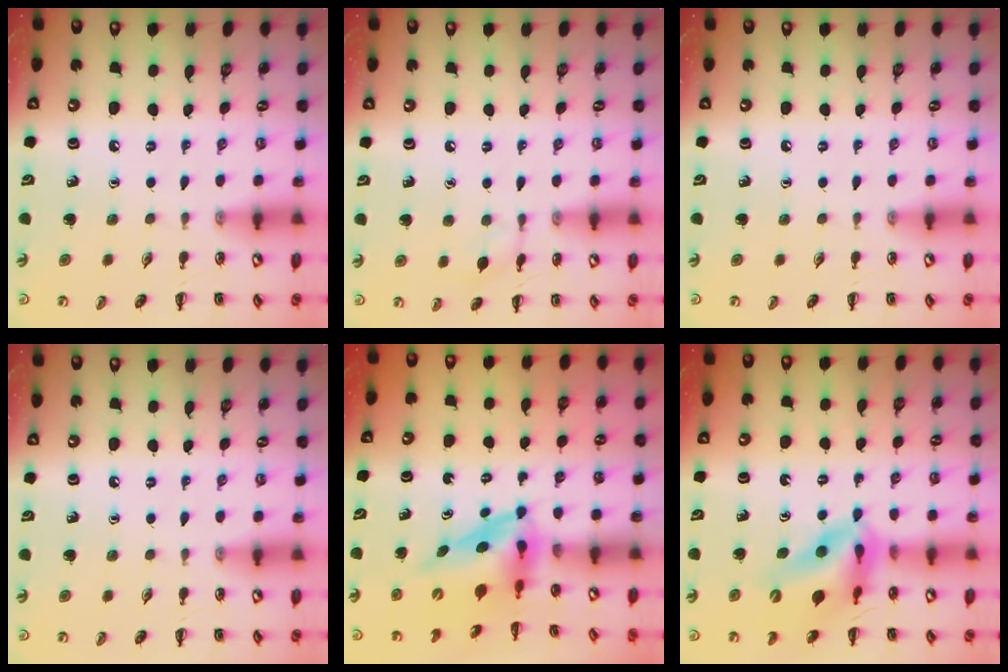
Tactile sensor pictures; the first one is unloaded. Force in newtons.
{"total": 6.5, "press": 6.1, "slide": 2.2}
{"total": 0.0}
{"total": 0.0}
{"total": 3.8, "press": 3.8, "slide": 0.7}
{"total": 11.8, "press": 11.1, "slide": 3.9}